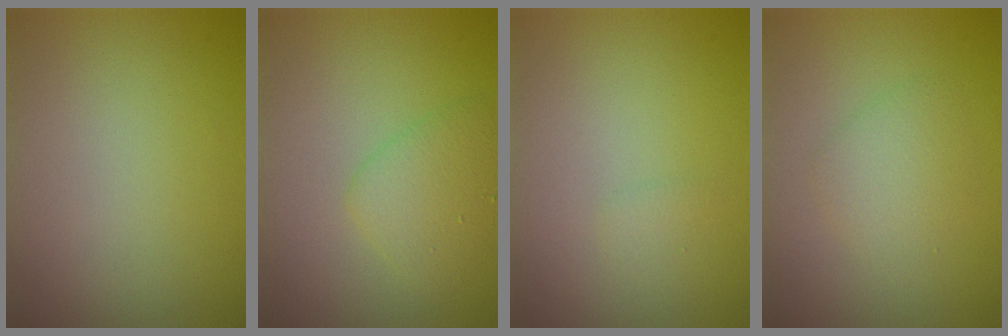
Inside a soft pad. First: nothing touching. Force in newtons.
{"total": 2.6, "press": 2.6, "slide": 0.2}
{"total": 0.7, "press": 0.7, "slide": 0.1}
{"total": 2.2, "press": 2.2, "slide": 0.1}